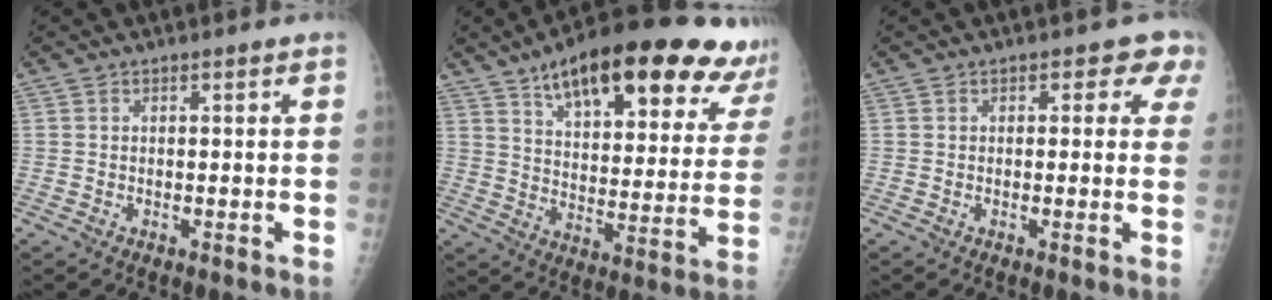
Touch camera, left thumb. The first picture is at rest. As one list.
[{"total": 27.7, "force": [18.4, 9.3, 18.5], "torque": [-0.234, -0.045, 0.256]}, {"total": 3.9, "force": [1.9, 2.5, 2.2], "torque": [0.015, -0.002, 0.010]}]